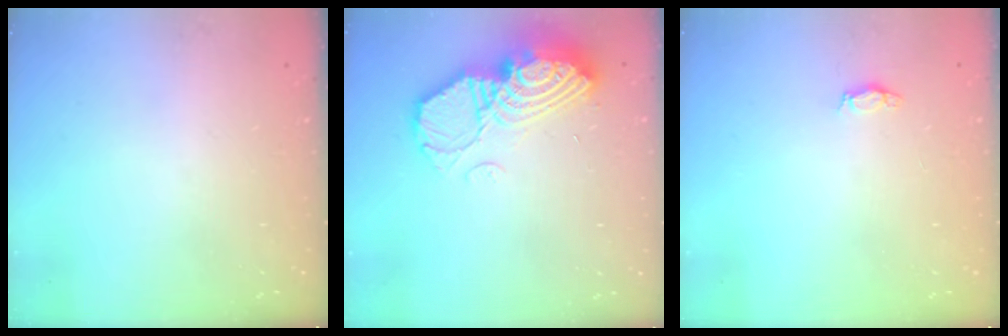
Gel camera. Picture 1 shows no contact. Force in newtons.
{"total": 16.5, "press": 16.4, "slide": 1.2}
{"total": 2.9, "press": 2.9, "slide": 0.4}